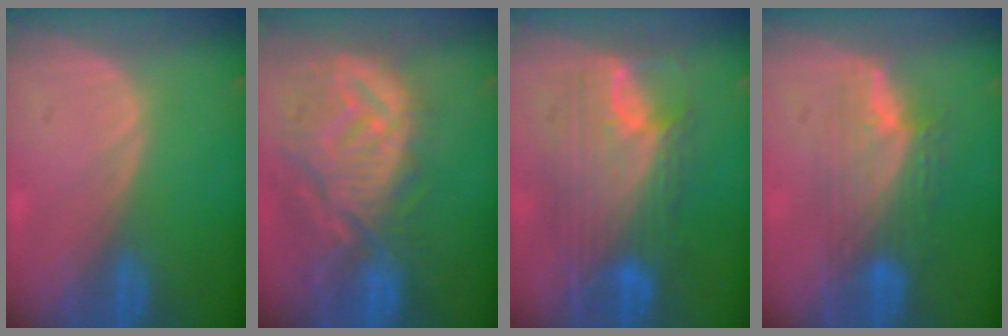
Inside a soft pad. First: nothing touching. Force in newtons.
{"total": 12.7, "press": 11.2, "slide": 5.9}
{"total": 11.1, "press": 11.1, "slide": 1.1}
{"total": 7.5, "press": 7.1, "slide": 2.6}